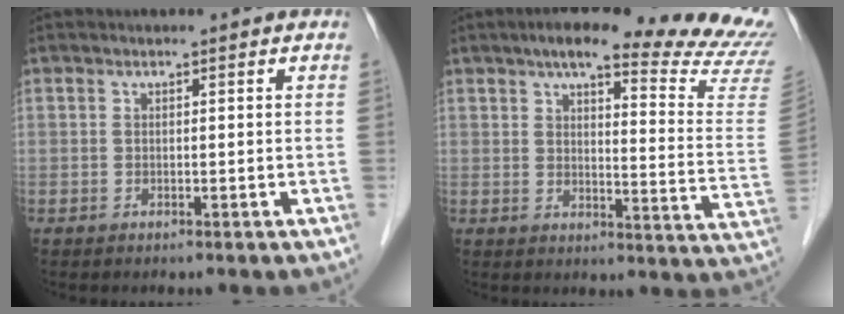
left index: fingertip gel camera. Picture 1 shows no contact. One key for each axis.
{"total": 22.6, "fx": 19.7, "fy": 2.0, "fz": 11.0, "tx": -0.132, "ty": -0.068, "tz": 0.218}